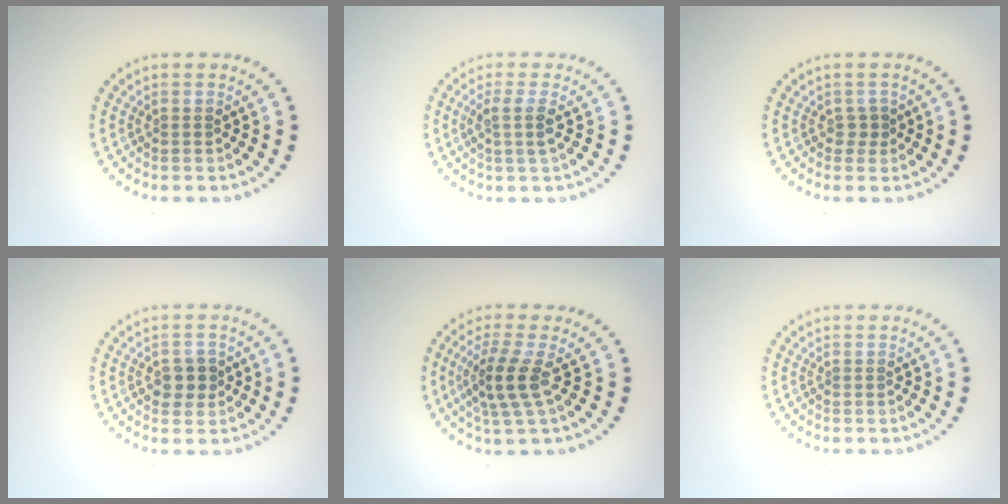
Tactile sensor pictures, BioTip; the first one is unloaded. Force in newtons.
{"total": 1.9, "press": 1.5, "slide": 1.1}
{"total": 1.0, "press": 0.8, "slide": 0.5}
{"total": 2.2, "press": 2.2, "slide": 0.4}
{"total": 3.5, "press": 2.9, "slide": 2.0}
{"total": 0.0}